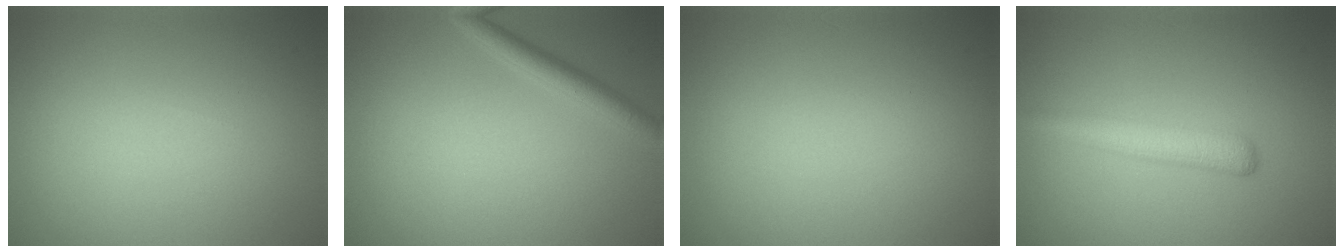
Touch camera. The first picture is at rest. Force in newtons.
{"total": 2.3, "press": 2.3, "slide": 0.2}
{"total": 0.0}
{"total": 3.3, "press": 3.3, "slide": 0.2}